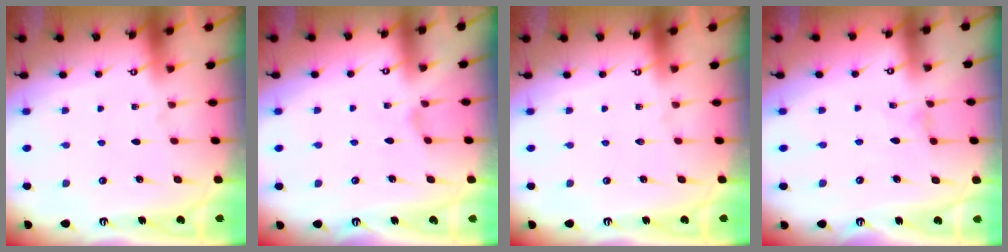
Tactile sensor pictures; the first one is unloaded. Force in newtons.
{"total": 0.8, "press": 0.7, "slide": 0.3}
{"total": 0.0}
{"total": 0.0}